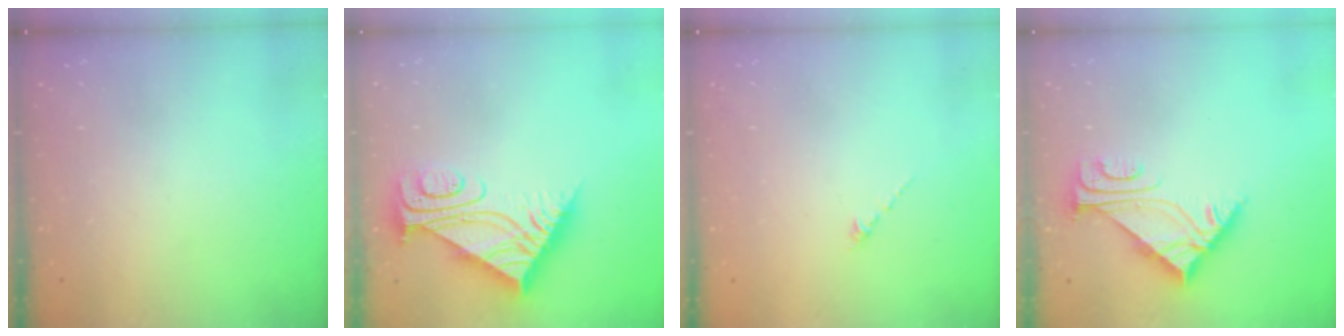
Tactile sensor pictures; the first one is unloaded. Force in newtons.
{"total": 10.2, "press": 10.2, "slide": 0.8}
{"total": 0.0}
{"total": 4.9, "press": 4.9, "slide": 0.7}